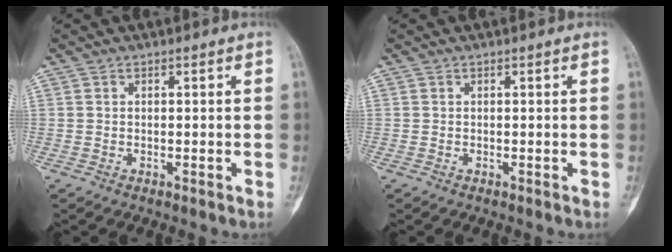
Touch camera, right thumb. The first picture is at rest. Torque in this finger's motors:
{"motor_torque": [-0.19, -0.07, 0.07, -0.07, 0.00]}